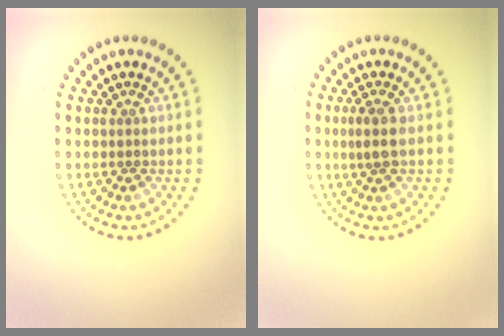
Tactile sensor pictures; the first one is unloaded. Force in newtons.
{"total": 1.7, "press": 1.5, "slide": 0.8}